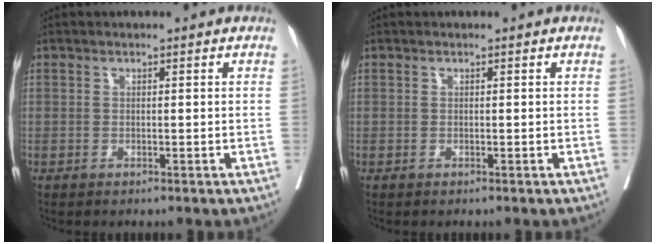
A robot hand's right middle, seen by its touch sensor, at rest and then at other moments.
{"total": 0.0}